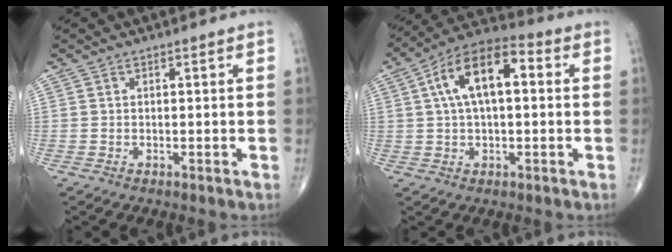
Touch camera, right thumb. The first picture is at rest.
{"total": 13.5, "force": [2.7, 6.6, 11.5], "torque": [-0.196, 0.032, 0.037]}